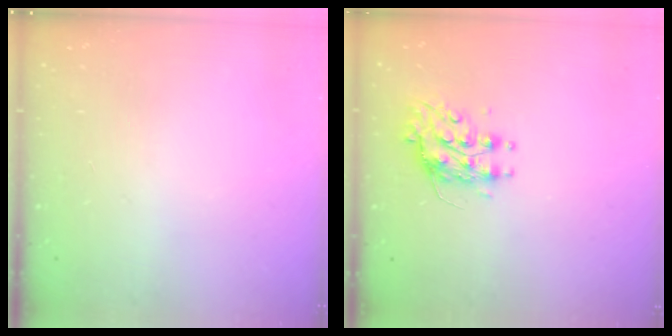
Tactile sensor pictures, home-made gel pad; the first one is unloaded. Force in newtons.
{"total": 8.3, "press": 8.2, "slide": 0.6}